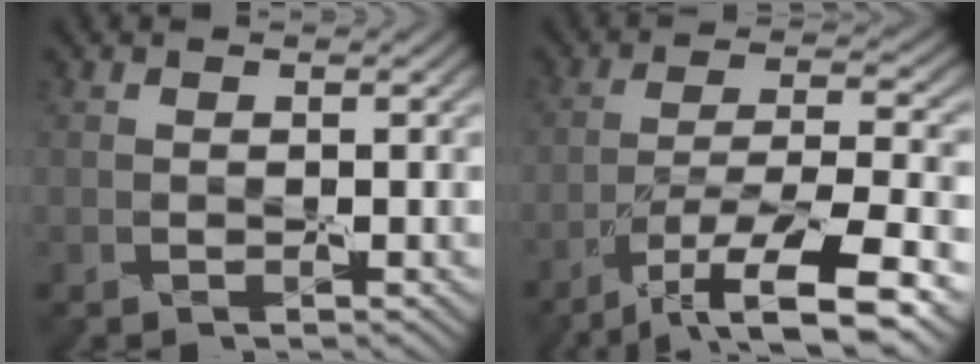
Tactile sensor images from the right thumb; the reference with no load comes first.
{"total": 11.2, "force": [-7.5, 2.5, 7.9], "torque": [-0.142, 0.000, -0.123]}